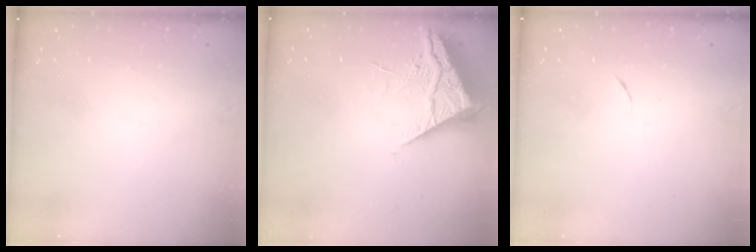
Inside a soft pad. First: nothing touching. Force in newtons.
{"total": 6.5, "press": 6.4, "slide": 0.7}
{"total": 3.8, "press": 3.7, "slide": 0.7}